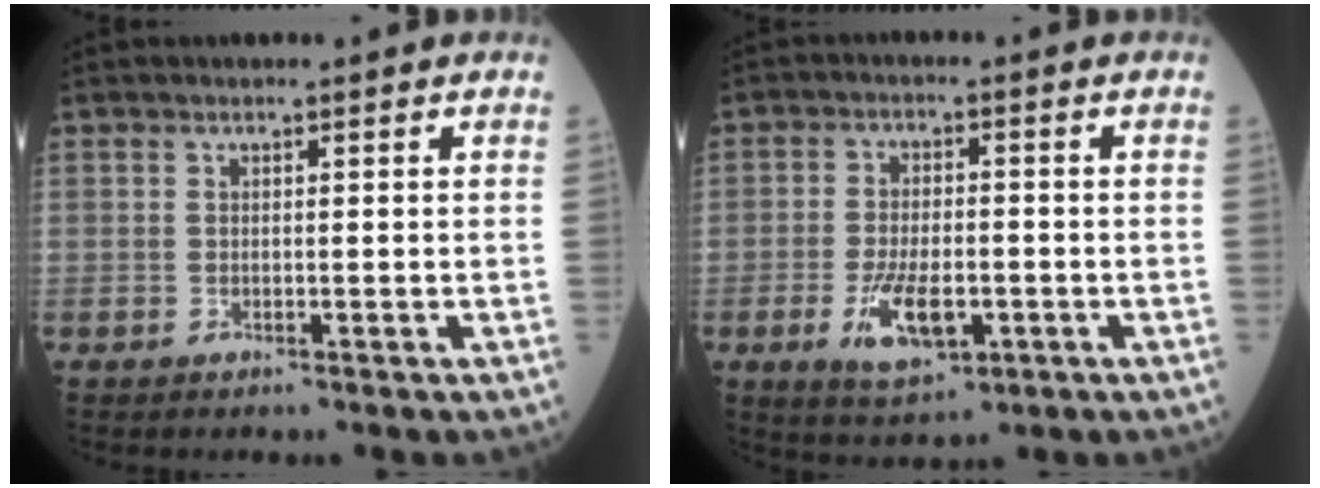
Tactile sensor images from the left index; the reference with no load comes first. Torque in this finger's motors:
{"motor_torque": [1.37, 0.68, 0.55, 0.08]}